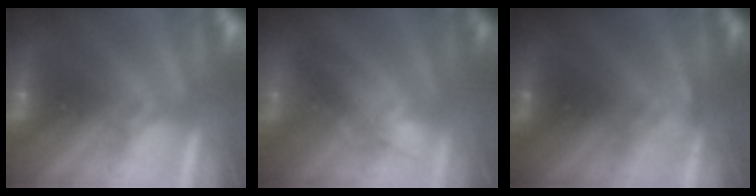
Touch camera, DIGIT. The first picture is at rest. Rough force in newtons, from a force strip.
{"total": 2.9}
{"total": 2.7}